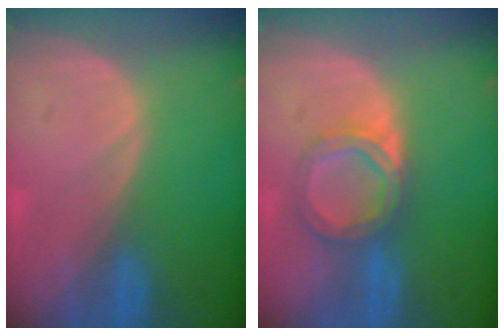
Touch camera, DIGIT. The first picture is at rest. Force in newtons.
{"total": 5.6, "press": 5.3, "slide": 1.9}